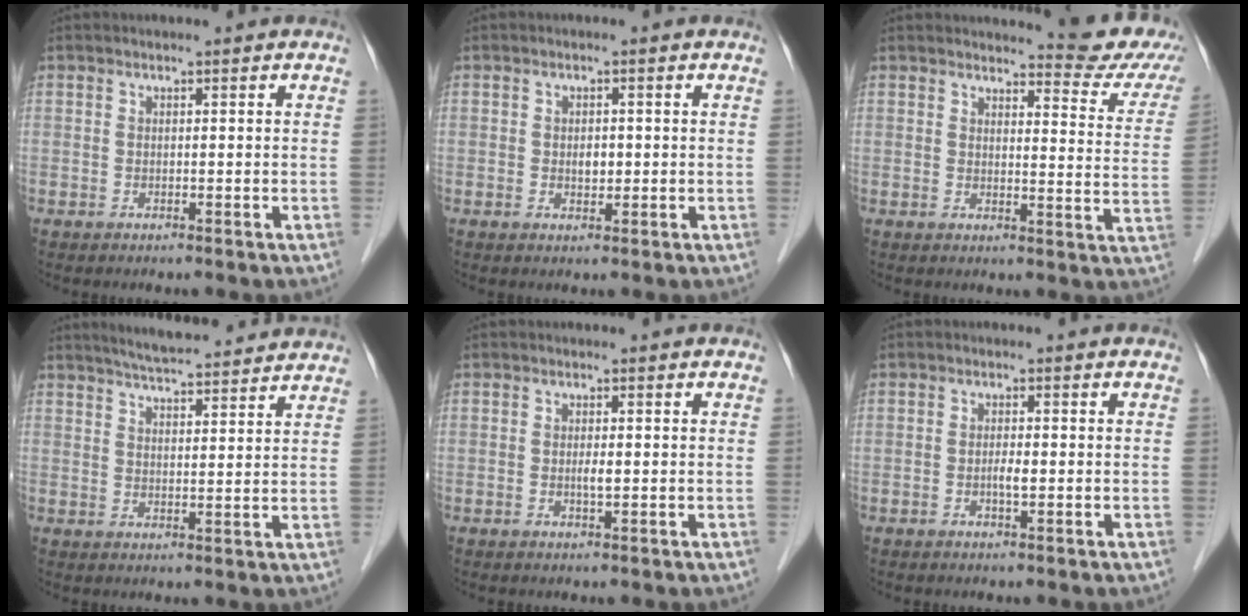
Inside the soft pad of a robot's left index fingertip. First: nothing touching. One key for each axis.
{"total": 1.7, "fx": -0.2, "fy": 1.2, "fz": 1.2, "tx": -0.020, "ty": -0.003, "tz": -0.001}
{"total": 11.0, "fx": 10.4, "fy": 1.7, "fz": 3.4, "tx": -0.022, "ty": -0.047, "tz": 0.099}
{"total": 12.8, "fx": 11.7, "fy": 1.4, "fz": 4.9, "tx": -0.074, "ty": 0.014, "tz": 0.156}
{"total": 1.2, "fx": -0.3, "fy": 0.3, "fz": 1.1, "tx": -0.022, "ty": -0.005, "tz": -0.004}
{"total": 1.4, "fx": -0.5, "fy": 0.4, "fz": 1.3, "tx": -0.025, "ty": -0.002, "tz": -0.010}